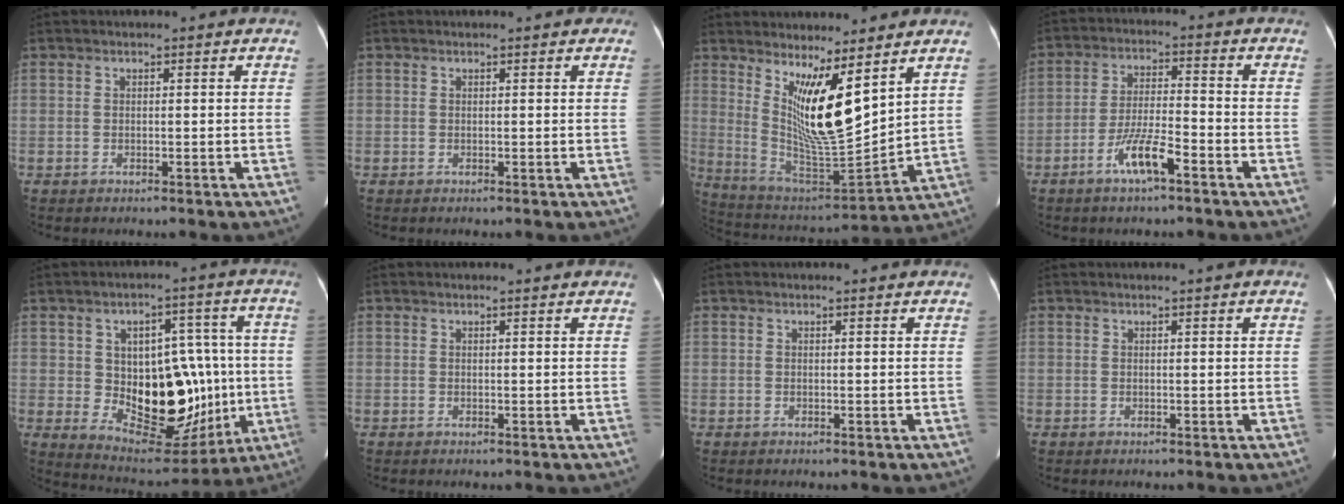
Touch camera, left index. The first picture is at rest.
{"total": 1.9, "force": [1.5, 0.8, 1.0], "torque": [-0.010, 0.013, 0.008]}
{"total": 12.3, "force": [6.1, 1.7, 10.5], "torque": [-0.204, -0.027, 0.126]}
{"total": 6.7, "force": [-3.9, 0.8, 5.4], "torque": [-0.113, -0.003, -0.072]}
{"total": 16.3, "force": [-0.9, 9.3, 13.4], "torque": [-0.192, 0.020, 0.011]}
{"total": 2.1, "force": [2.0, 0.2, 0.7], "torque": [-0.014, 0.009, 0.022]}
{"total": 1.5, "force": [1.4, 0.0, 0.5], "torque": [-0.012, 0.008, 0.018]}
{"total": 1.1, "force": [0.8, -0.2, 0.7], "torque": [-0.011, 0.009, 0.016]}